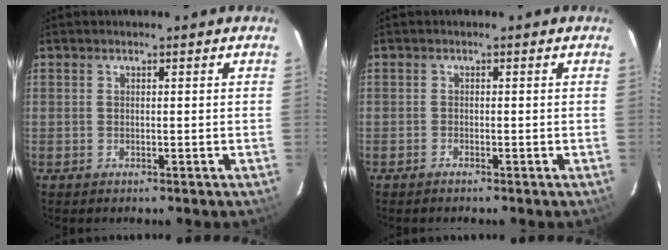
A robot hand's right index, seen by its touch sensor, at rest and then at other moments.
{"total": 0.6, "force": [-0.5, 0.1, 0.1], "torque": [-0.003, 0.000, -0.013]}